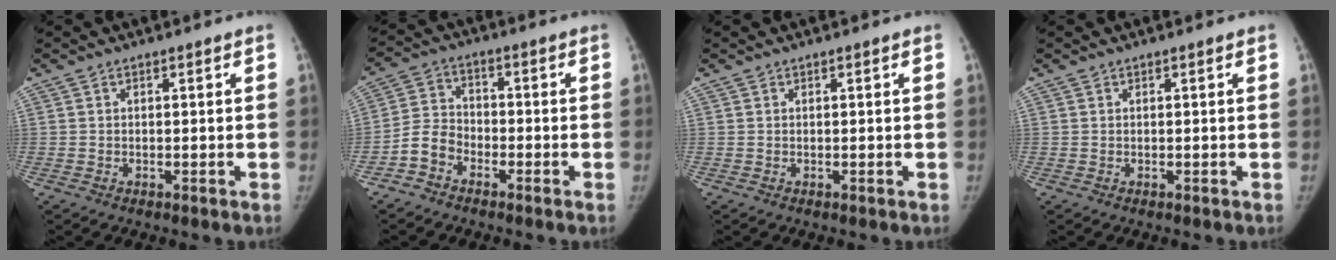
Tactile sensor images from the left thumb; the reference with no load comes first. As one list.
[{"total": 5.7, "force": [-3.3, 4.1, 2.3], "torque": [-0.037, 0.025, -0.074]}, {"total": 0.0}, {"total": 0.0}]